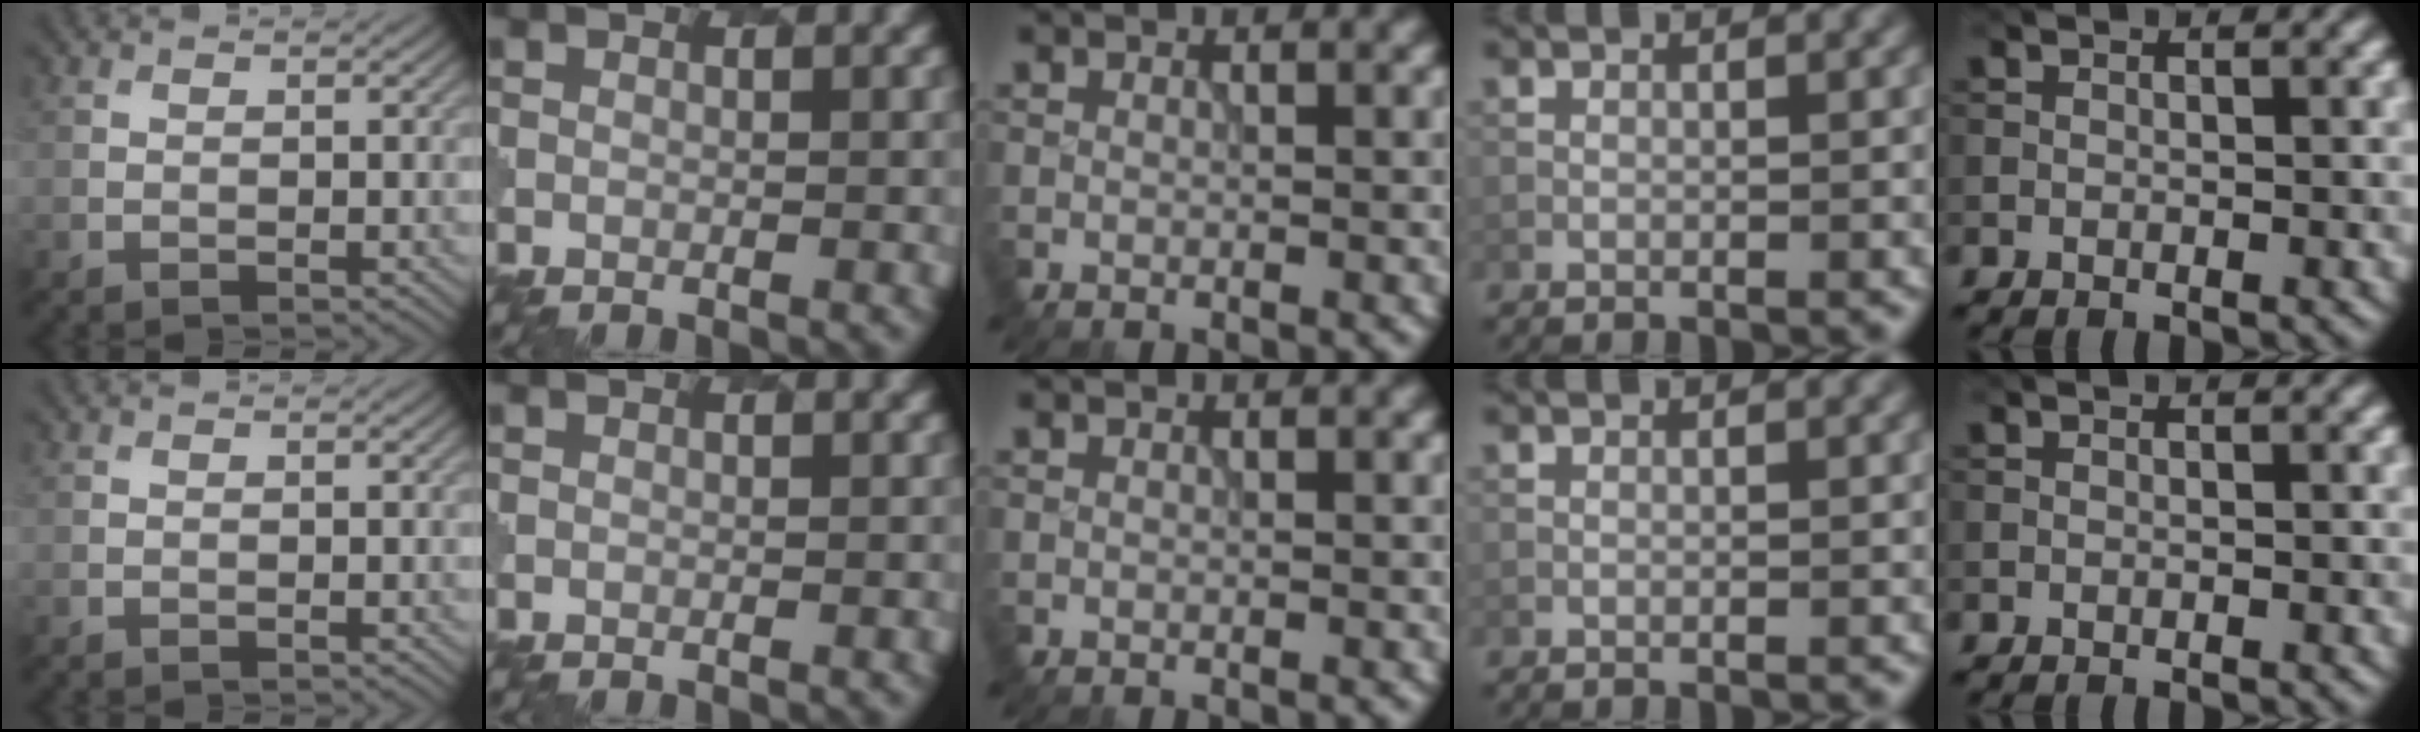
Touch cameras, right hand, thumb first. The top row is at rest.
{}